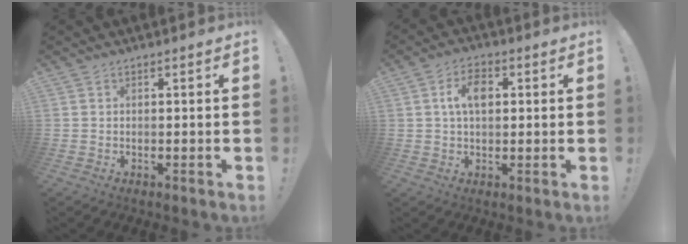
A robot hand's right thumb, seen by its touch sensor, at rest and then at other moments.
{"total": 7.6, "force": [1.6, 4.7, 5.8], "torque": [-0.094, 0.009, 0.026]}